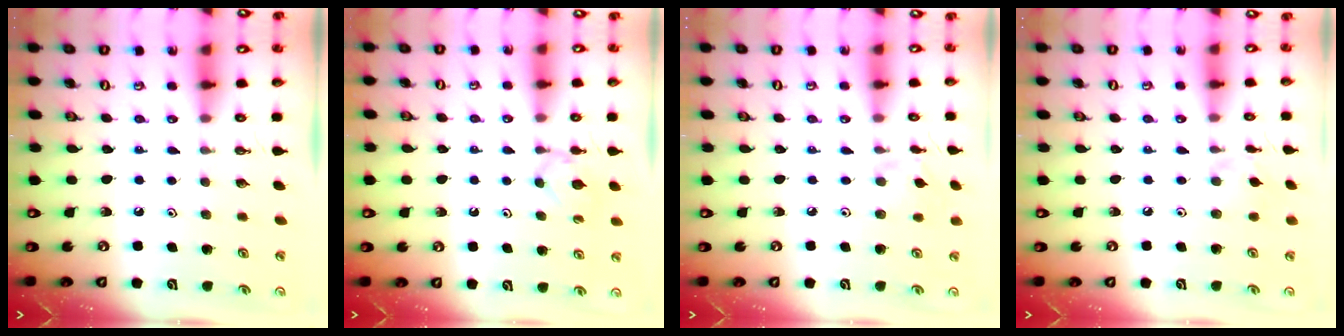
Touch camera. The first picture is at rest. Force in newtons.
{"total": 3.9, "press": 3.8, "slide": 0.6}
{"total": 4.2, "press": 4.2, "slide": 0.6}
{"total": 5.4, "press": 5.4, "slide": 0.8}